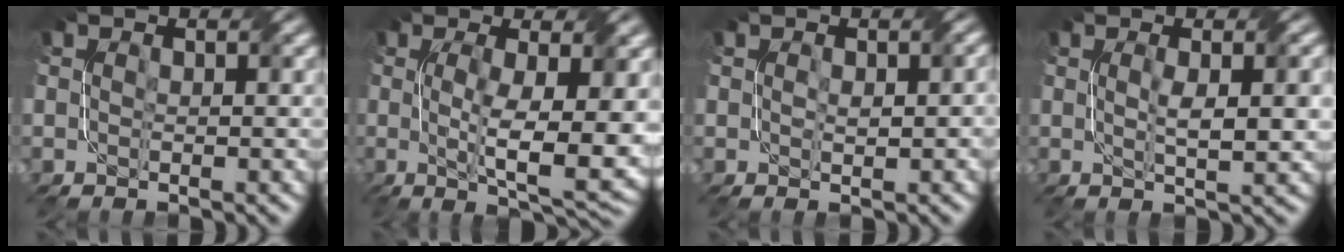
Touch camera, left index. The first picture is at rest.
{"total": 7.8, "force": [-0.1, 1.8, 7.6], "torque": [-0.124, -0.011, 0.004]}
{"total": 1.4, "force": [0.0, 0.8, 1.2], "torque": [-0.020, 0.000, 0.006]}
{"total": 3.5, "force": [0.3, 0.6, 3.4], "torque": [-0.057, 0.001, 0.009]}